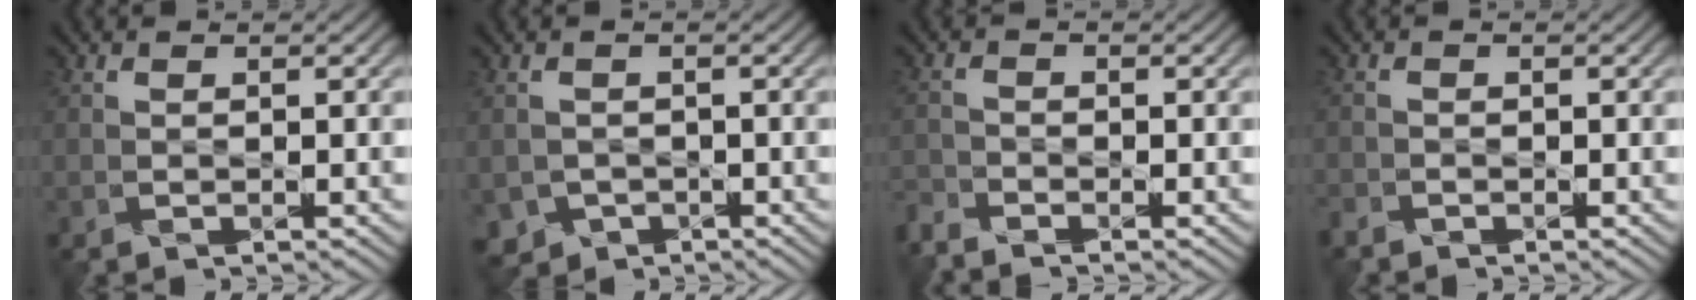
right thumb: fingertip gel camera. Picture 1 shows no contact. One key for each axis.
{"total": 2.8, "fx": -1.4, "fy": 2.3, "fz": 0.5, "tx": -0.021, "ty": -0.014, "tz": -0.027}
{"total": 2.9, "fx": -2.7, "fy": 0.4, "fz": 0.8, "tx": -0.021, "ty": -0.011, "tz": -0.067}
{"total": 1.5, "fx": -1.4, "fy": 0.4, "fz": 0.2, "tx": -0.009, "ty": -0.007, "tz": -0.036}